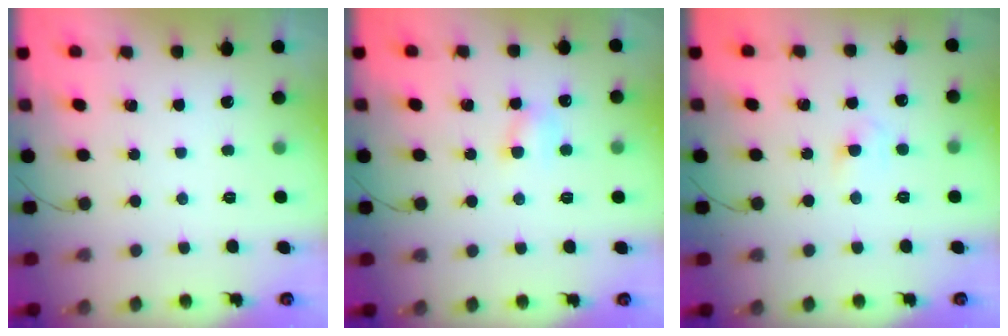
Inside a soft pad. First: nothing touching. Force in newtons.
{"total": 4.8, "press": 4.8, "slide": 0.8}
{"total": 3.4, "press": 3.2, "slide": 1.2}